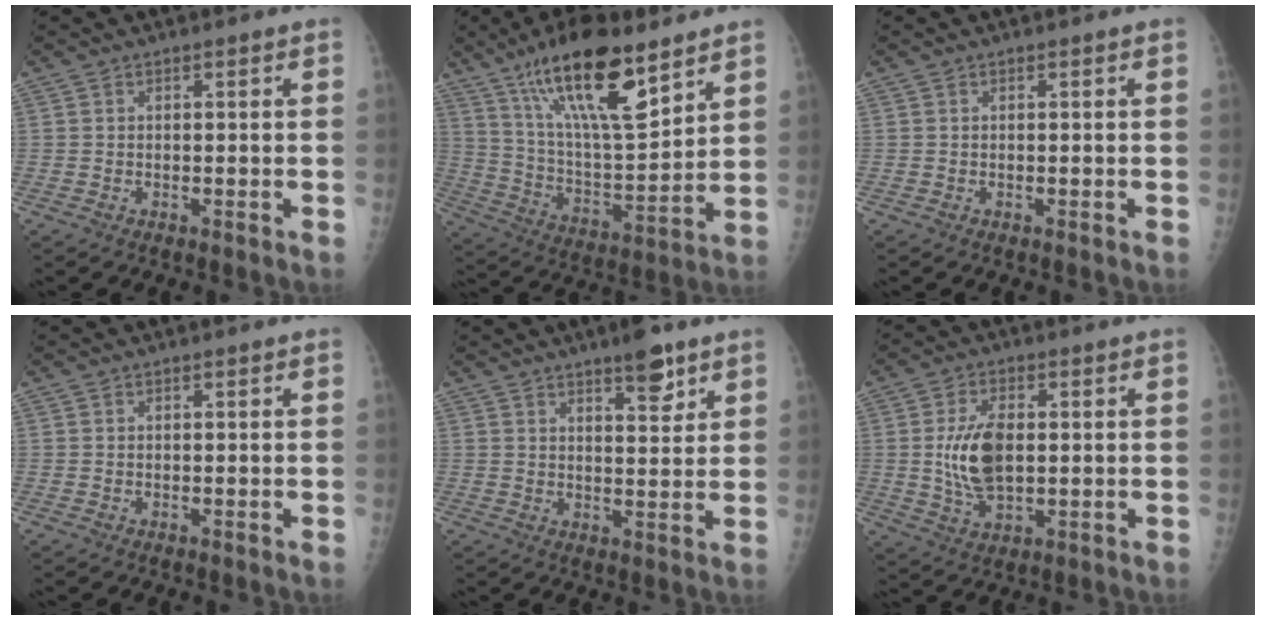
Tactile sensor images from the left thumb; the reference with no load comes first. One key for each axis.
{"total": 20.6, "fx": 12.8, "fy": 6.3, "fz": 14.8, "tx": -0.233, "ty": -0.057, "tz": 0.232}
{"total": 0.0}
{"total": 0.0}
{"total": 6.7, "fx": 4.4, "fy": 2.1, "fz": 4.6, "tx": -0.051, "ty": -0.026, "tz": 0.062}
{"total": 9.8, "fx": 0.3, "fy": 5.5, "fz": 8.1, "tx": -0.149, "ty": -0.003, "tz": 0.013}